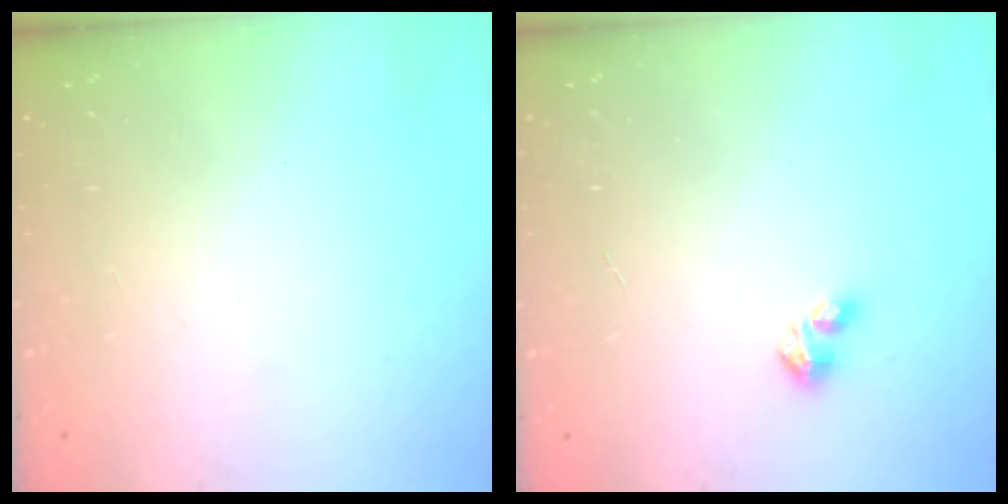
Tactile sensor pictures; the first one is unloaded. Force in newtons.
{"total": 3.4, "press": 3.4, "slide": 0.4}